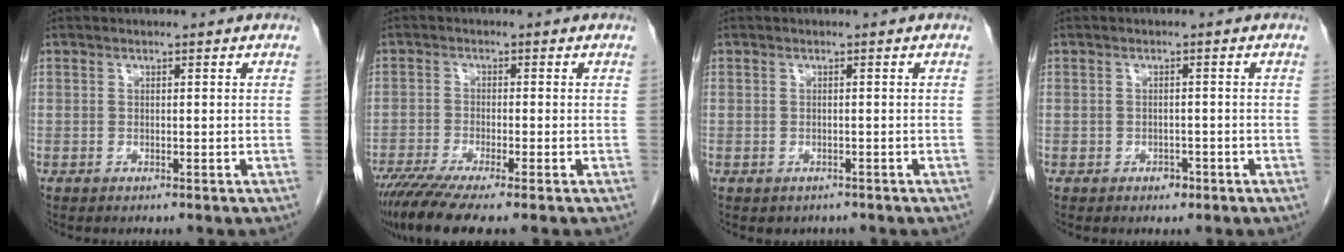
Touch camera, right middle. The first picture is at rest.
{"total": 8.4, "force": [-6.4, 0.1, 5.5], "torque": [-0.091, -0.021, -0.108]}
{"total": 1.6, "force": [-1.2, 1.1, 0.2], "torque": [-0.004, 0.001, -0.013]}
{"total": 1.6, "force": [-0.9, 1.2, 0.7], "torque": [-0.009, 0.004, -0.008]}